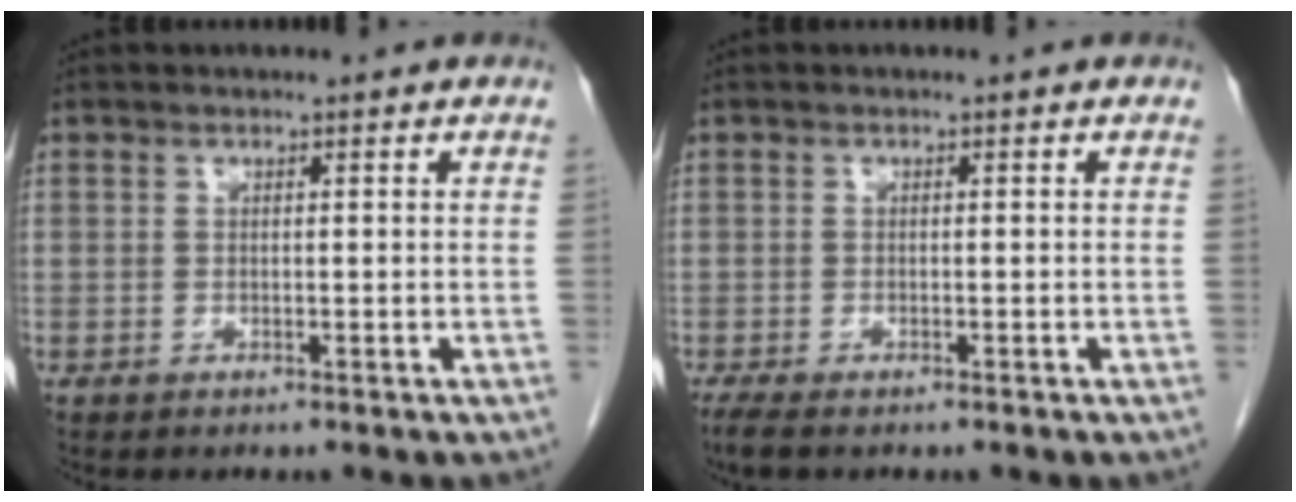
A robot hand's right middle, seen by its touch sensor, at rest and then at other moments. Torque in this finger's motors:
{"motor_torque": [0.37, -0.19, 0.01, 0.02]}